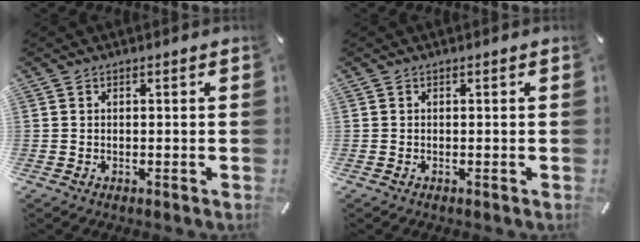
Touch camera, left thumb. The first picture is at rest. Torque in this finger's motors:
{"motor_torque": [0.03, 0.03, 0.00, 0.00, 0.00]}